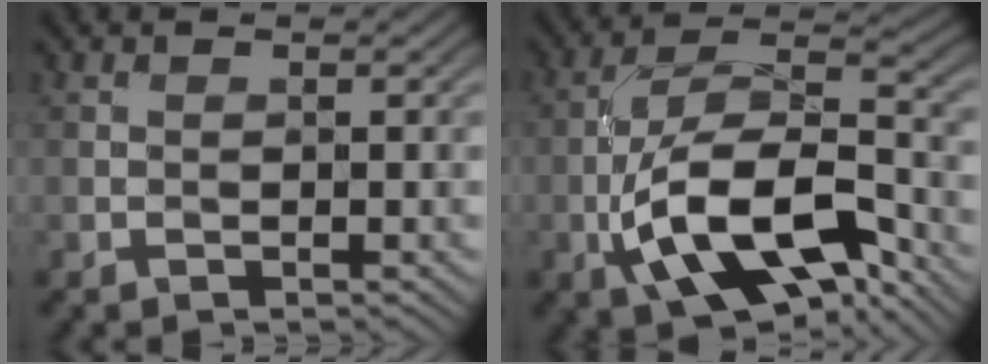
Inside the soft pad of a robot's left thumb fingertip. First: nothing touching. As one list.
[{"total": 14.7, "force": [-5.9, 6.7, 11.7], "torque": [-0.224, -0.008, -0.115]}]